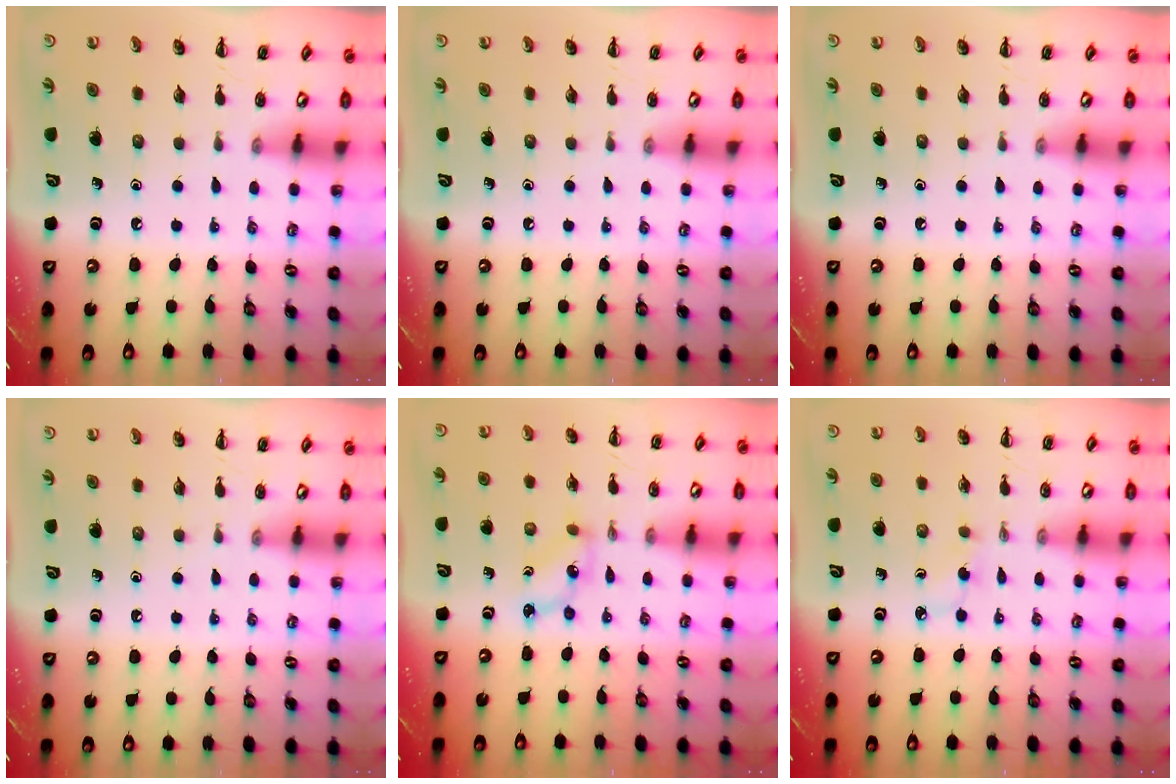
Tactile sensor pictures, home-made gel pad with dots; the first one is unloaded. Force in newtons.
{"total": 0.0}
{"total": 0.0}
{"total": 0.0}
{"total": 1.9, "press": 1.9, "slide": 0.3}
{"total": 2.9, "press": 2.7, "slide": 1.1}